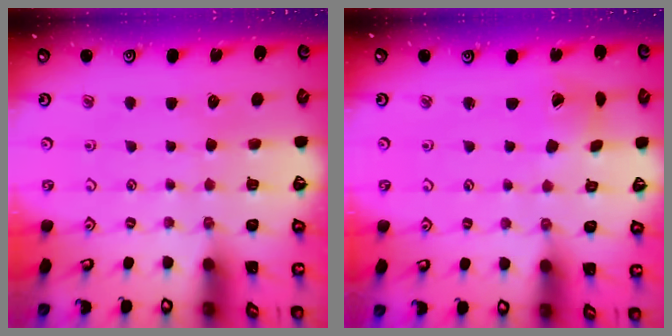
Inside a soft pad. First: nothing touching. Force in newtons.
{"total": 2.8, "press": 2.7, "slide": 0.4}